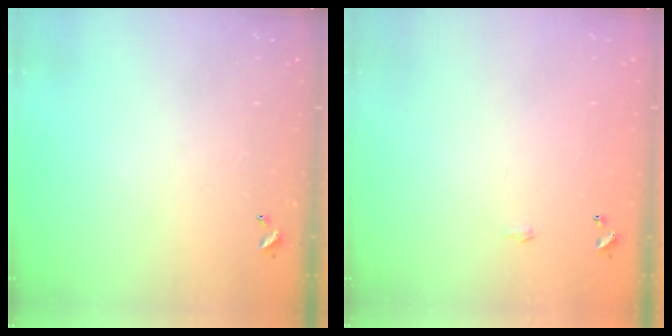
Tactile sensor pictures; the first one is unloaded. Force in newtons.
{"total": 0.6, "press": 0.6, "slide": 0.2}